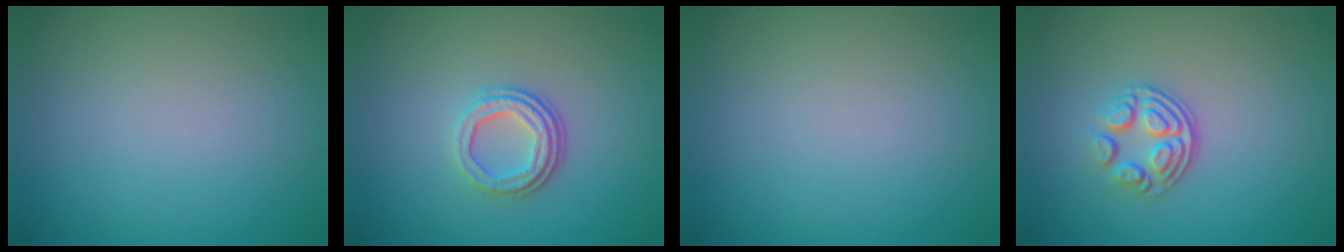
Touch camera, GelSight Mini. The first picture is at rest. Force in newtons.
{"total": 3.2, "press": 2.3, "slide": 2.1}
{"total": 0.0}
{"total": 3.6, "press": 2.4, "slide": 2.6}